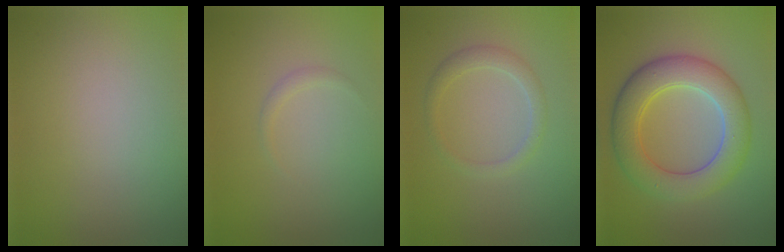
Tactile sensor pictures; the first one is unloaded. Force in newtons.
{"total": 0.6, "press": 0.6, "slide": 0.1}
{"total": 1.7, "press": 1.7, "slide": 0.0}
{"total": 6.7, "press": 6.7, "slide": 0.4}